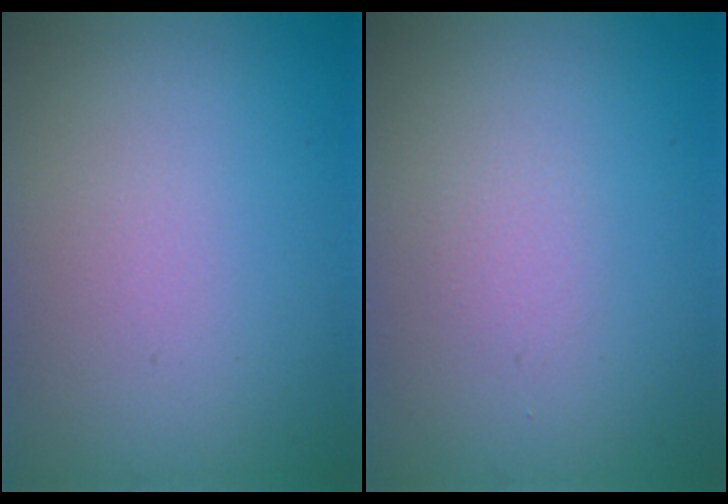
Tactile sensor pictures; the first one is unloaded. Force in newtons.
{"total": 0.7, "press": 0.7, "slide": 0.1}